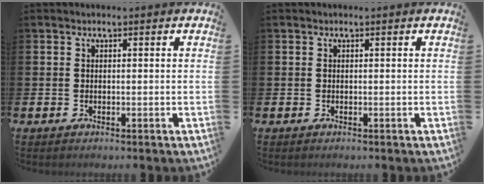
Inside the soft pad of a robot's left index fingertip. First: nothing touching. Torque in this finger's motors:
{"motor_torque": [0.08, 0.00, 0.00, -0.01]}